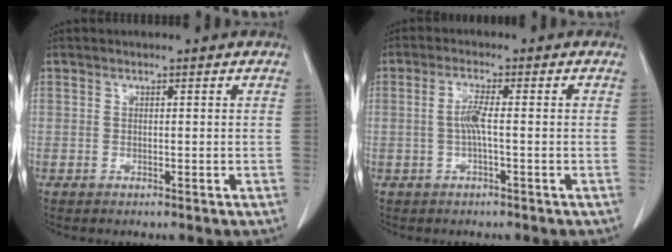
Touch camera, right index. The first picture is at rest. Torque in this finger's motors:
{"motor_torque": [0.52, 0.04, 0.35, 0.08]}